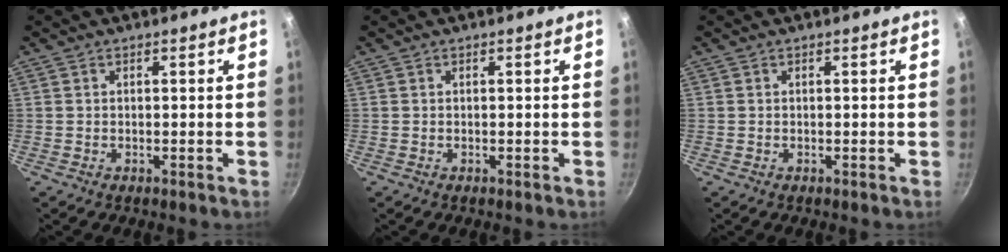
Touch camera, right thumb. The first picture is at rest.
{"total": 0.0}
{"total": 0.0}